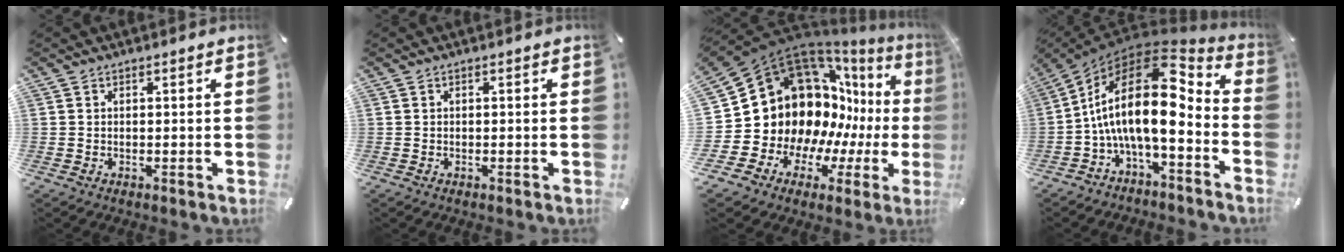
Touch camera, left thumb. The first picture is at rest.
{"total": 0.0}
{"total": 21.2, "force": [5.0, 17.9, 10.2], "torque": [-0.162, -0.100, 0.145]}
{"total": 20.6, "force": [1.6, 9.1, 18.3], "torque": [-0.356, -0.039, 0.026]}